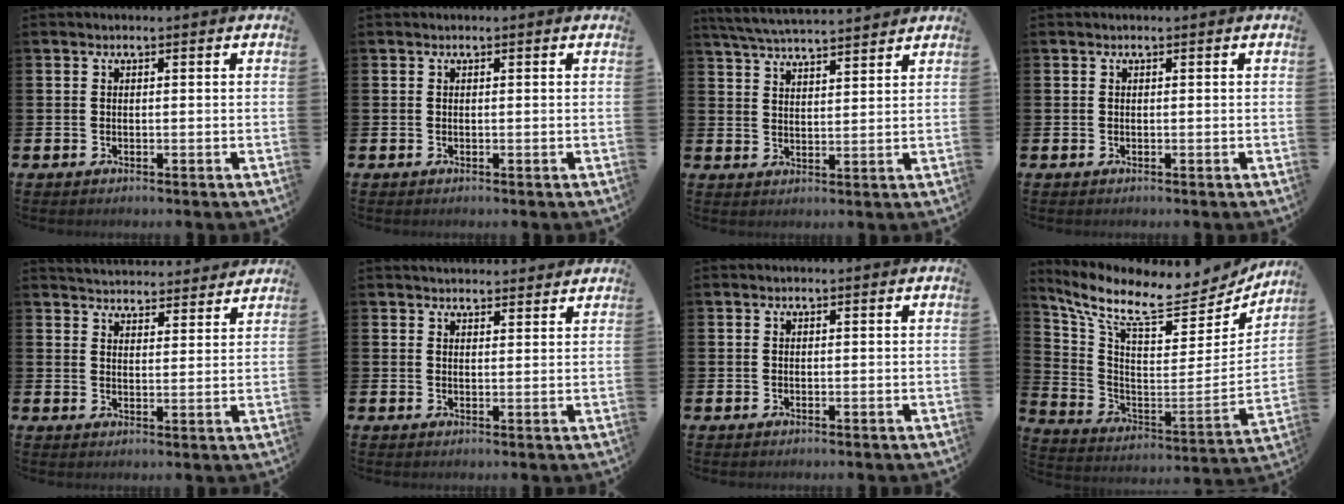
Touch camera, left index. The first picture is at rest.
{"total": 0.0}
{"total": 5.4, "force": [5.3, 0.3, 1.2], "torque": [-0.045, -0.024, 0.096]}
{"total": 0.0}
{"total": 4.5, "force": [4.4, 0.6, -0.1], "torque": [-0.011, -0.029, 0.079]}
{"total": 2.8, "force": [2.7, 0.6, 0.1], "torque": [0.001, -0.015, 0.048]}
{"total": 0.0}
{"total": 10.9, "force": [9.0, 2.9, 5.3], "torque": [-0.135, -0.073, 0.148]}